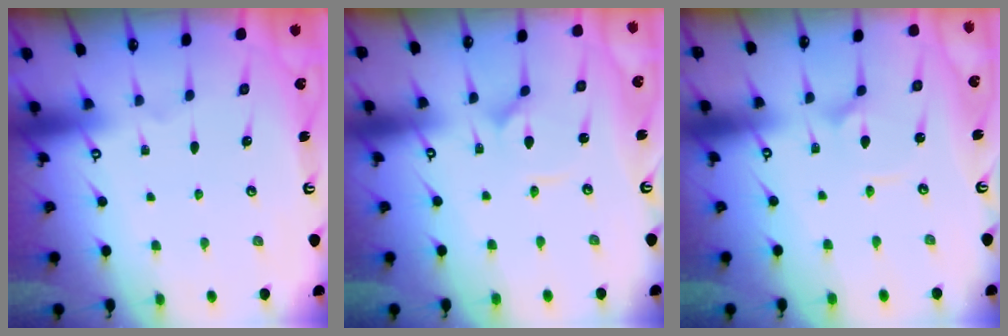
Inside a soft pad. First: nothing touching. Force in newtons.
{"total": 2.1, "press": 2.1, "slide": 0.2}
{"total": 2.8, "press": 2.8, "slide": 0.3}